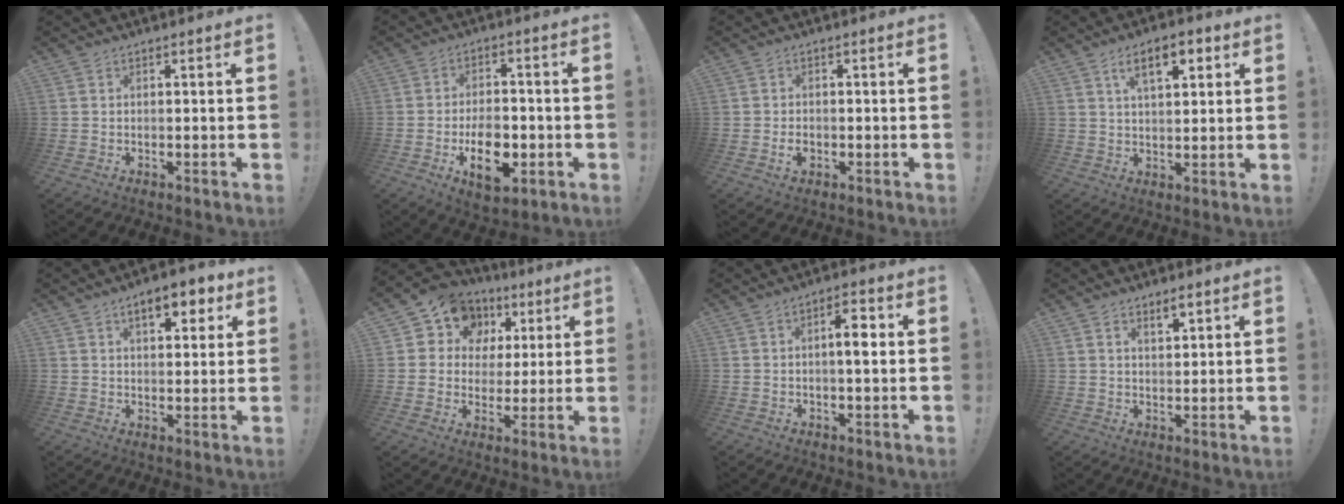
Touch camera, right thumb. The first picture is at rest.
{"total": 12.6, "force": [-4.3, 7.4, 9.3], "torque": [-0.136, 0.015, -0.070]}
{"total": 2.8, "force": [-1.1, 1.9, 1.8], "torque": [-0.026, -0.001, -0.021]}
{"total": 9.3, "force": [4.3, 3.8, 7.3], "torque": [-0.106, -0.005, 0.070]}
{"total": 8.5, "force": [4.7, 3.4, 6.2], "torque": [-0.079, -0.014, 0.077]}
{"total": 12.0, "force": [5.3, 10.2, 3.5], "torque": [-0.054, -0.028, 0.106]}
{"total": 5.6, "force": [0.5, 1.3, 5.4], "torque": [-0.079, 0.003, -0.002]}
{"total": 3.9, "force": [2.8, 1.5, 2.3], "torque": [-0.031, -0.017, 0.046]}